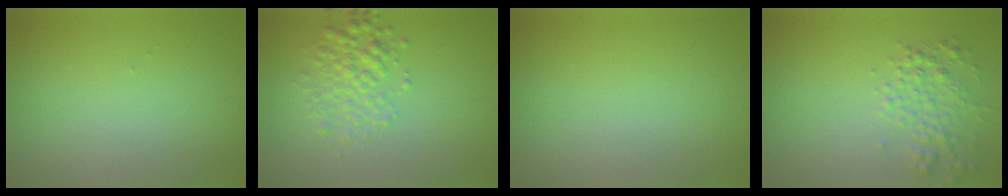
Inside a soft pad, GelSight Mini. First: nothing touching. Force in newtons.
{"total": 2.8, "press": 2.8, "slide": 0.0}
{"total": 0.0}
{"total": 2.5, "press": 2.5, "slide": 0.1}